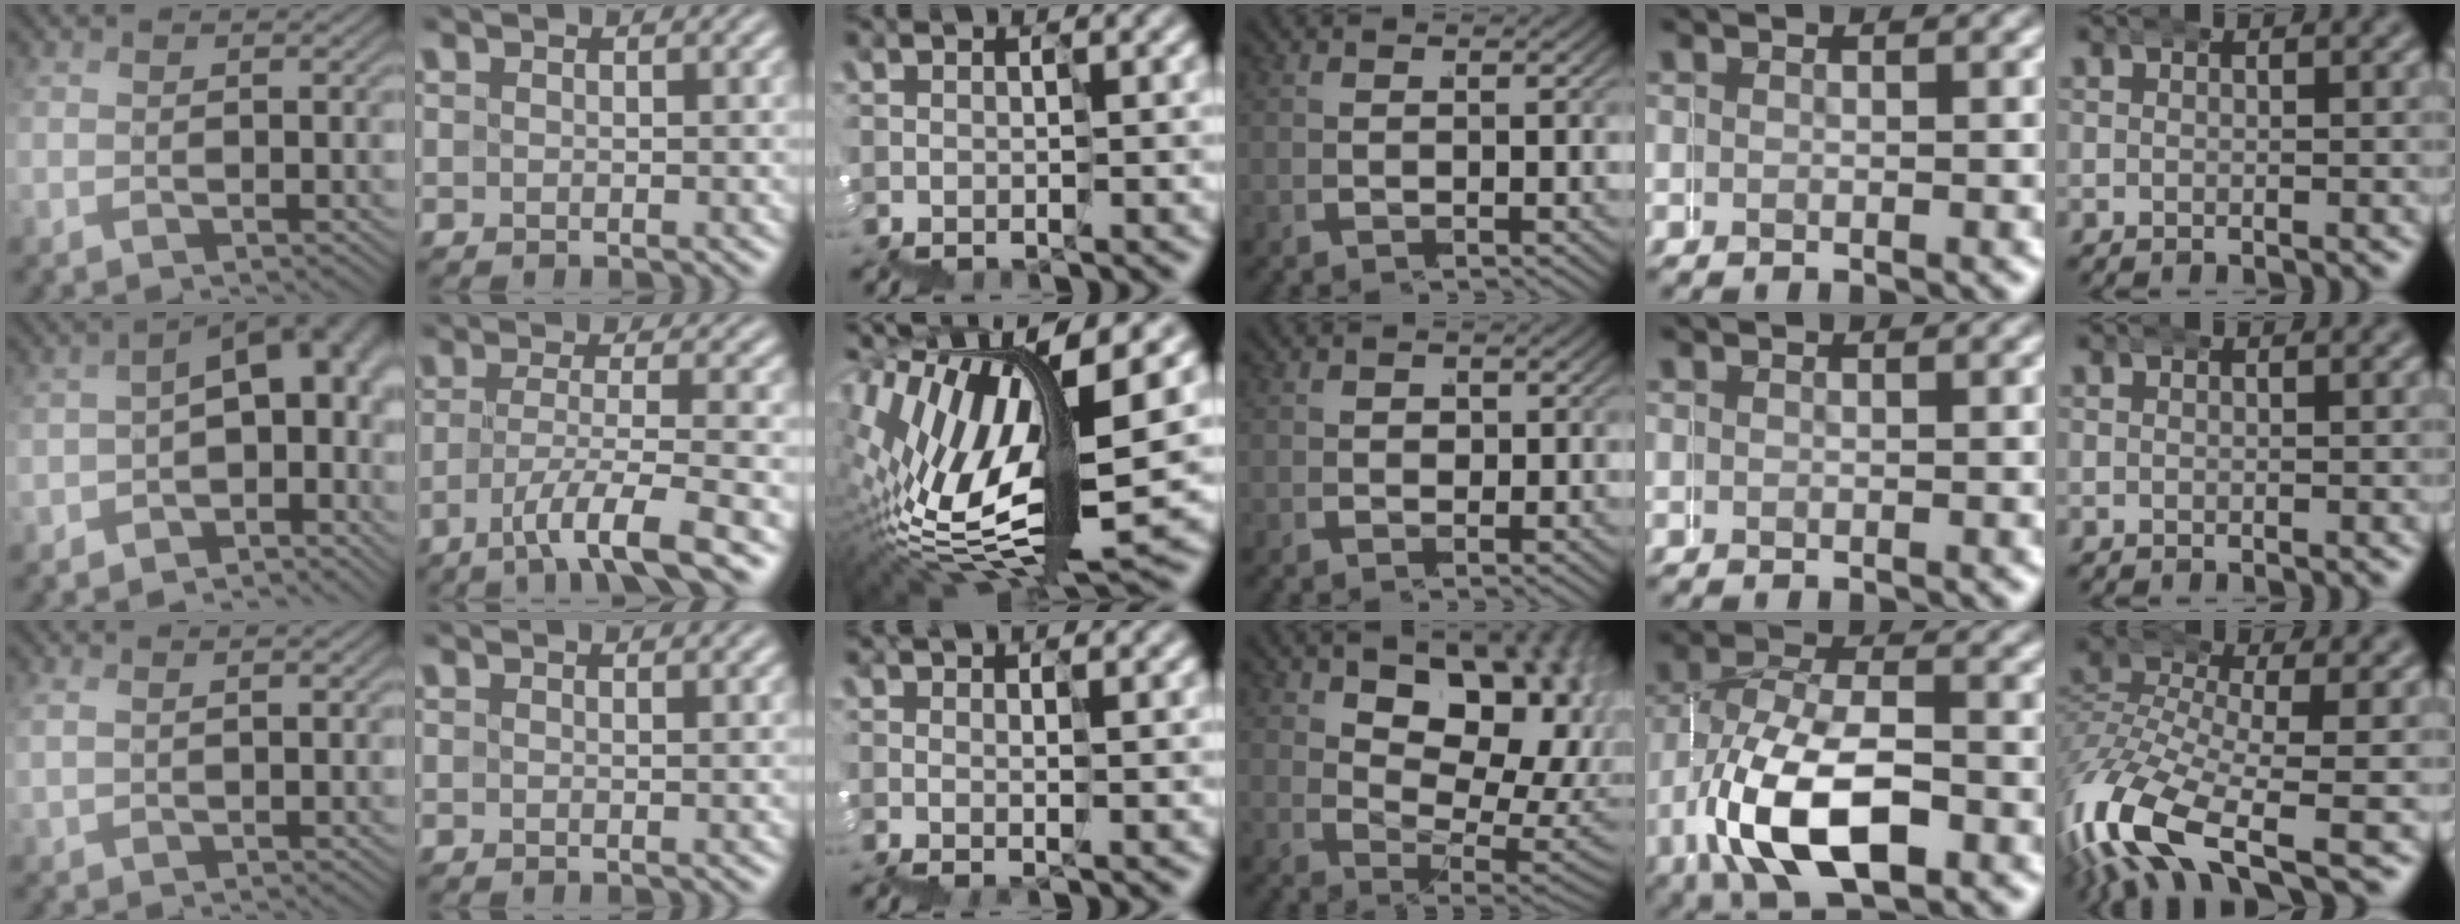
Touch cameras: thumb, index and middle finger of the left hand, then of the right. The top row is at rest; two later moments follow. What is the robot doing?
{"motion": "wrap", "object": "duck tape"}